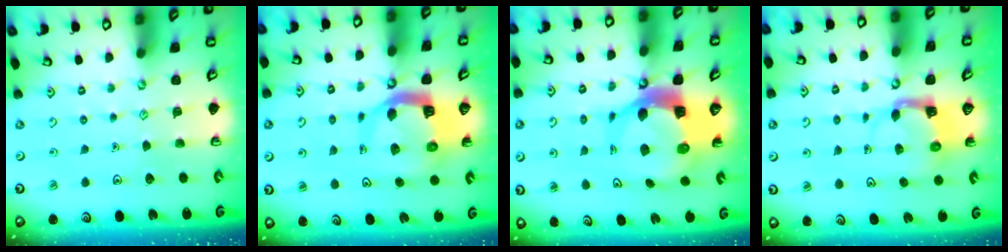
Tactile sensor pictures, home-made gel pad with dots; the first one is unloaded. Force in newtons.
{"total": 10.4, "press": 10.4, "slide": 1.3}
{"total": 10.1, "press": 10.0, "slide": 1.5}
{"total": 3.9, "press": 3.8, "slide": 0.7}